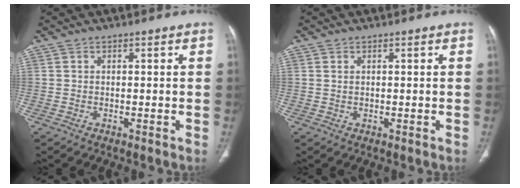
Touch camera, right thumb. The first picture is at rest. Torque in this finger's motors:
{"motor_torque": [-0.05, -0.23, 0.02, -0.21, -0.03]}